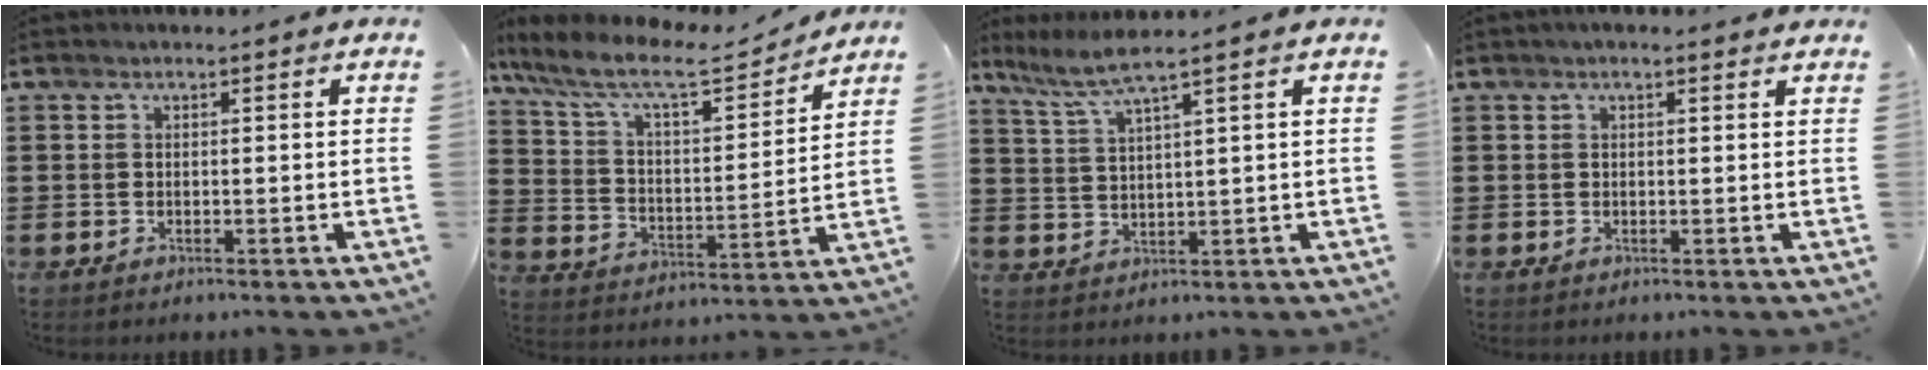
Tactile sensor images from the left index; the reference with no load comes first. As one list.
[{"total": 10.0, "force": [8.3, 1.7, 5.4], "torque": [-0.137, -0.047, 0.138]}, {"total": 4.3, "force": [2.9, -0.6, 3.0], "torque": [-0.070, -0.012, 0.048]}, {"total": 1.0, "force": [0.6, 0.1, 0.7], "torque": [-0.015, 0.002, 0.010]}]